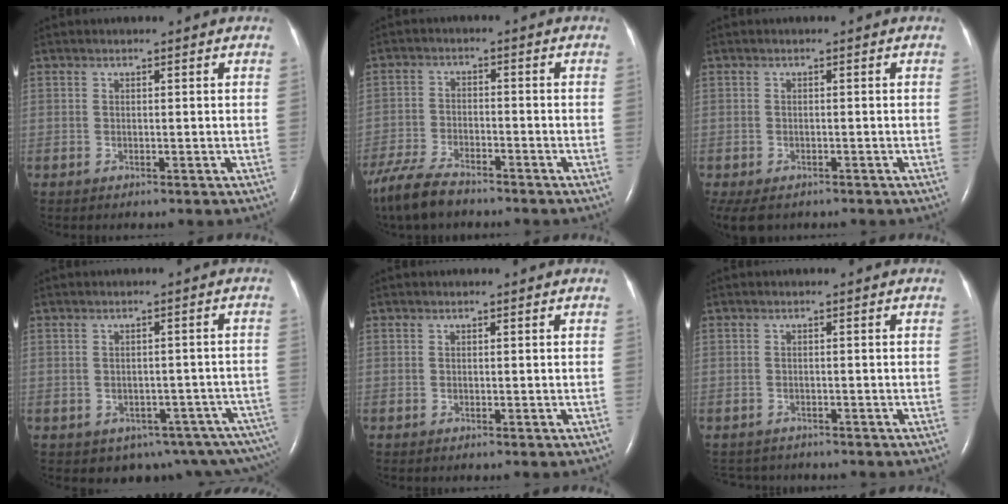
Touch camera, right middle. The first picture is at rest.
{"total": 8.9, "force": [-7.3, 2.3, 4.5], "torque": [-0.093, -0.023, -0.133]}
{"total": 5.9, "force": [-4.2, 3.3, 2.6], "torque": [-0.049, -0.009, -0.061]}
{"total": 11.5, "force": [-8.2, 5.1, 6.2], "torque": [-0.052, 0.017, -0.091]}
{"total": 0.0}
{"total": 3.6, "force": [-3.4, 1.3, 0.1], "torque": [-0.003, -0.004, -0.049]}